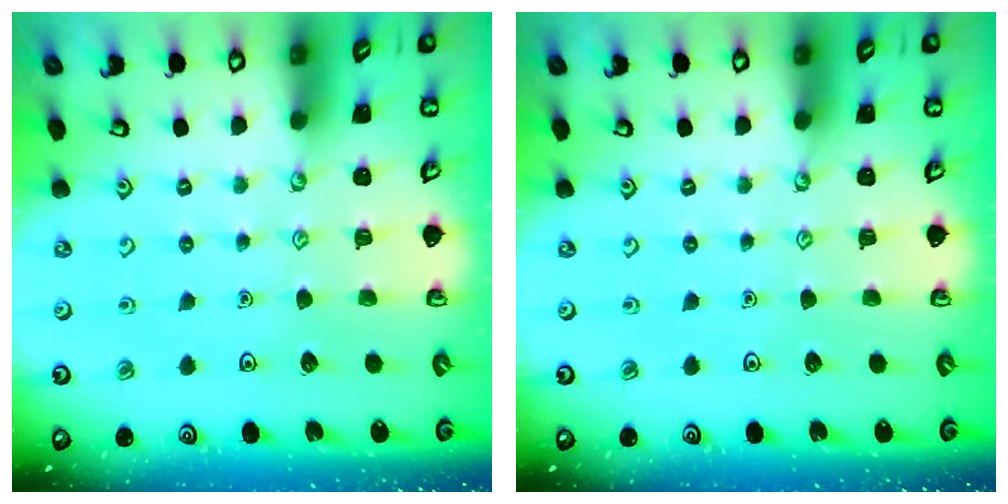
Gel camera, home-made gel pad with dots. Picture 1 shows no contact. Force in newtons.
{"total": 0.0}